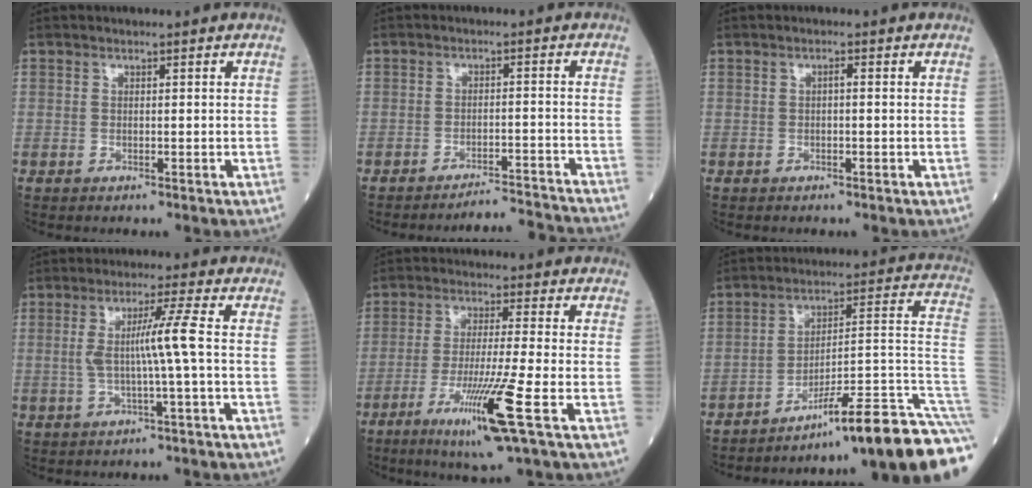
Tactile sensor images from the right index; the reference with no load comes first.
{"total": 6.9, "force": [-6.7, -1.6, -0.4], "torque": [0.015, 0.003, -0.096]}
{"total": 0.7, "force": [0.0, 0.1, 0.7], "torque": [-0.010, 0.003, -0.001]}
{"total": 6.0, "force": [-0.1, -1.3, 5.9], "torque": [-0.115, 0.006, 0.002]}
{"total": 11.0, "force": [-4.9, -1.2, 9.8], "torque": [-0.184, -0.033, -0.089]}
{"total": 20.5, "force": [-14.9, -0.9, 14.1], "torque": [-0.113, 0.033, -0.225]}